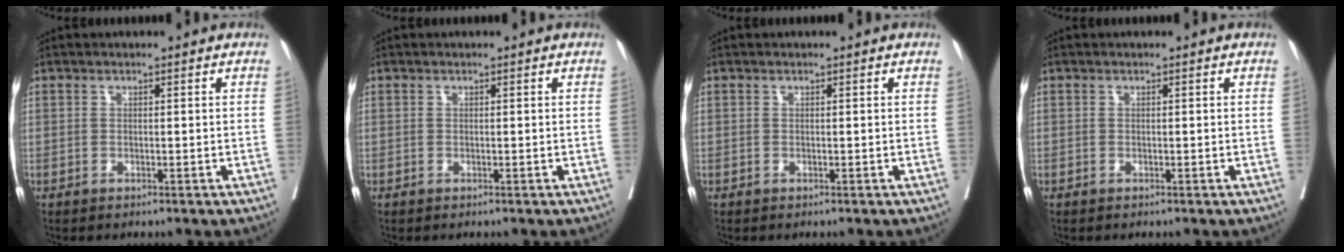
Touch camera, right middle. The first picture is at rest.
{"total": 0.0}
{"total": 0.0}
{"total": 0.0}